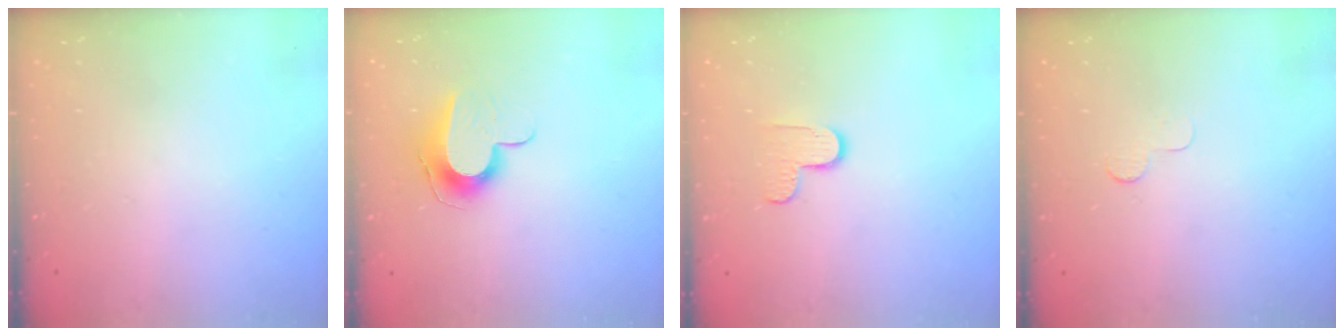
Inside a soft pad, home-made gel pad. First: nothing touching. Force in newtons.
{"total": 9.6, "press": 9.6, "slide": 0.1}
{"total": 5.6, "press": 5.5, "slide": 0.4}
{"total": 3.0, "press": 2.9, "slide": 0.3}